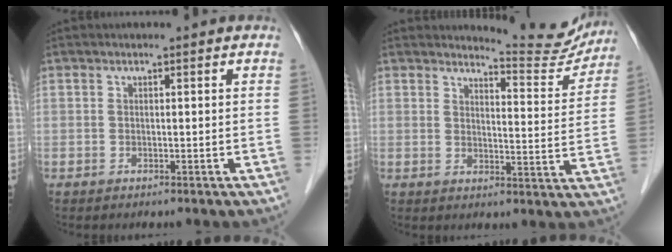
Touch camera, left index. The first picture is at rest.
{"total": 9.2, "force": [9.2, 0.7, 0.3], "torque": [0.001, -0.042, 0.104]}